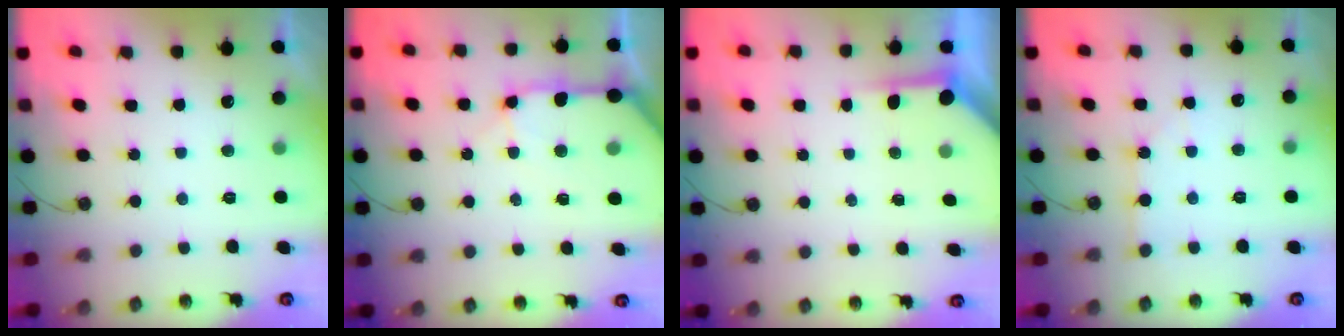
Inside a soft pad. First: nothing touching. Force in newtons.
{"total": 12.3, "press": 12.1, "slide": 1.8}
{"total": 3.8, "press": 3.8, "slide": 0.2}
{"total": 2.6, "press": 2.6, "slide": 0.3}